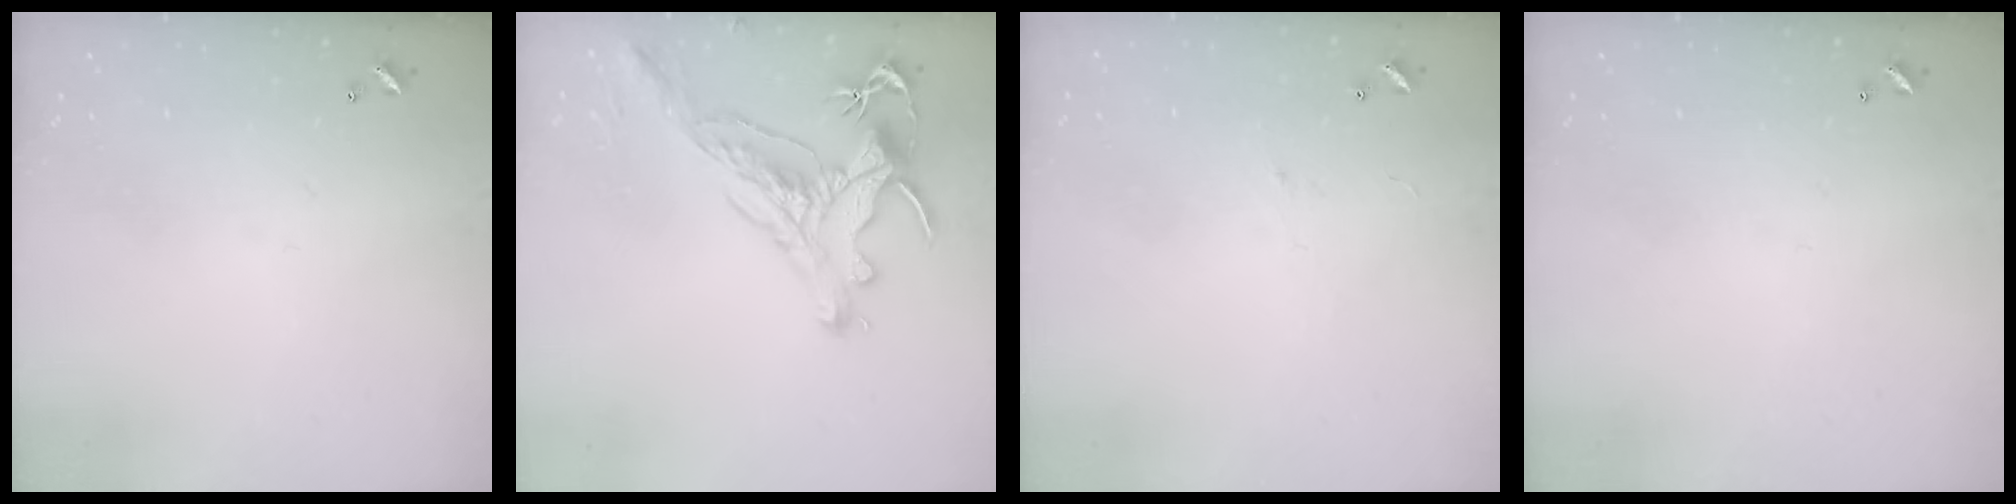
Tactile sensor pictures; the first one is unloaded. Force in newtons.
{"total": 1.2, "press": 0.9, "slide": 0.9}
{"total": 0.6, "press": 0.0, "slide": 0.6}
{"total": 0.0}